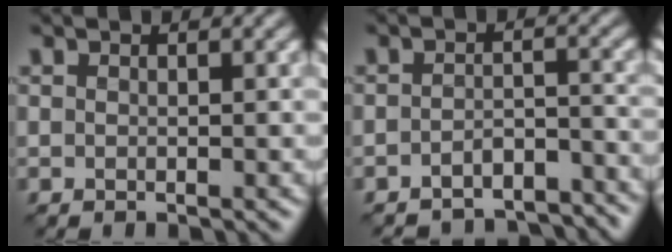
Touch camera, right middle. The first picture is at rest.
{"total": 5.1, "force": [-4.9, 1.0, 1.0], "torque": [-0.018, -0.009, -0.070]}